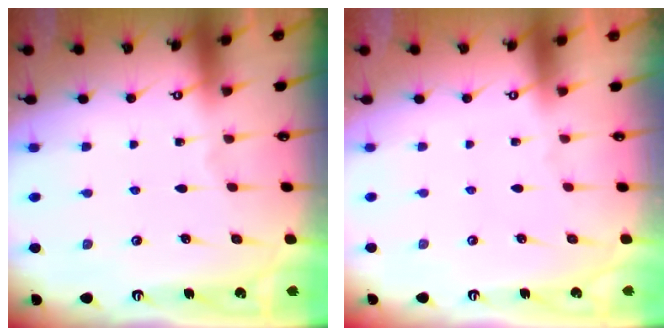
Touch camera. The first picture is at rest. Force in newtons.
{"total": 1.5, "press": 1.4, "slide": 0.6}